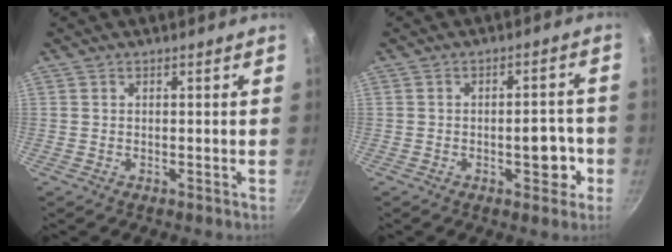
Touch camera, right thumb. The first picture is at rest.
{"total": 6.2, "force": [-2.0, 3.2, 4.9], "torque": [-0.033, 0.020, -0.026]}